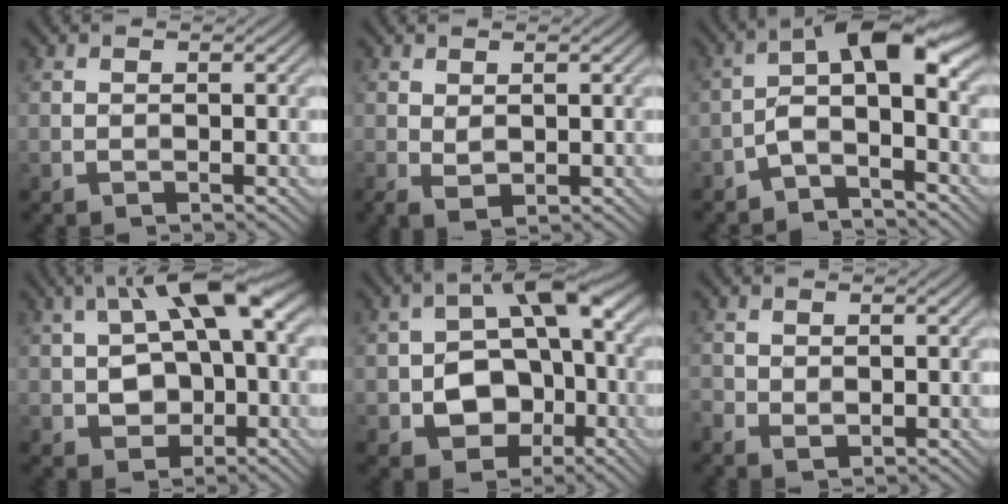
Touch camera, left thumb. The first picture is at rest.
{"total": 1.8, "force": [0.4, 0.7, 1.6], "torque": [-0.037, -0.005, 0.013]}
{"total": 6.9, "force": [-2.0, 2.3, 6.2], "torque": [-0.105, 0.020, -0.050]}
{"total": 10.4, "force": [1.1, 5.9, 8.5], "torque": [-0.139, 0.015, 0.008]}
{"total": 9.9, "force": [-2.5, 6.9, 6.7], "torque": [-0.105, -0.007, -0.048]}
{"total": 1.8, "force": [-0.4, 1.2, 1.2], "torque": [-0.032, -0.007, -0.006]}